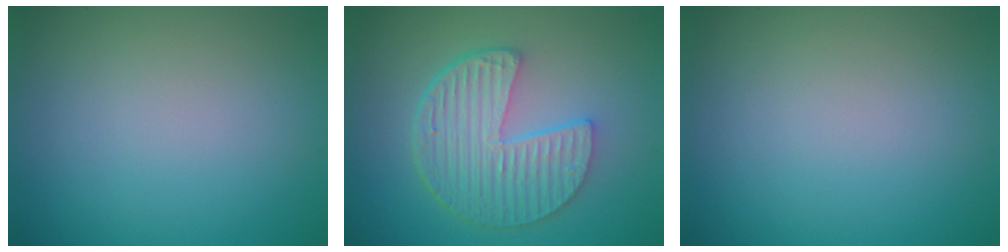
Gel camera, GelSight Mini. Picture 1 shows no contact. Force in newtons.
{"total": 6.3, "press": 4.6, "slide": 4.4}
{"total": 0.0}